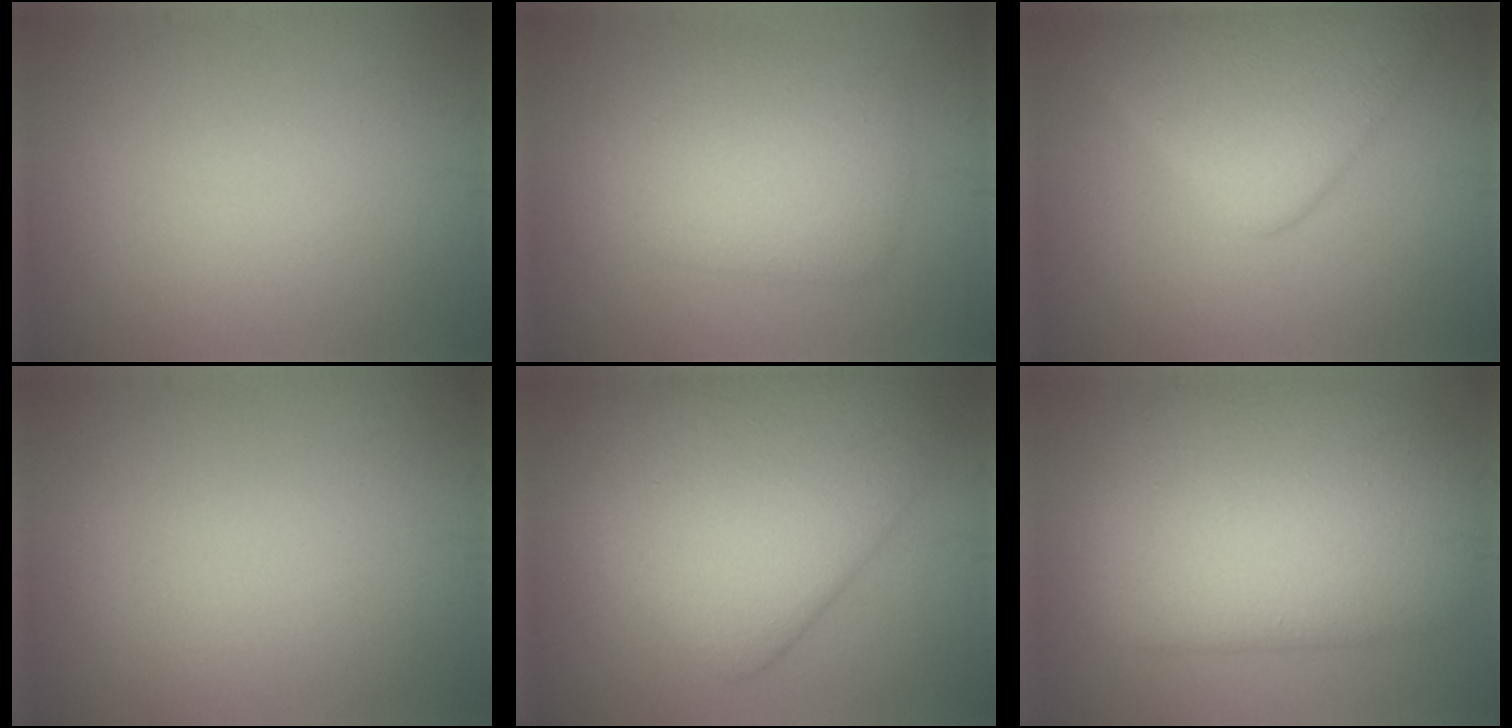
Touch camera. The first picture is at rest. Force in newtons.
{"total": 5.0, "press": 5.0, "slide": 0.2}
{"total": 5.7, "press": 5.7, "slide": 0.2}
{"total": 0.0}
{"total": 10.5, "press": 10.5, "slide": 0.1}
{"total": 10.1, "press": 10.0, "slide": 0.7}